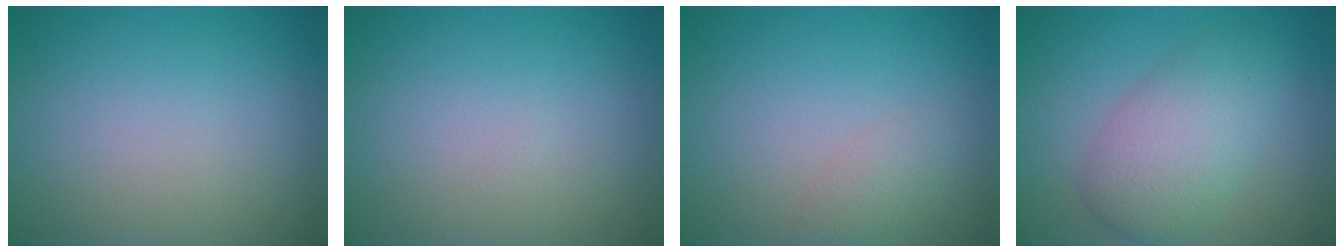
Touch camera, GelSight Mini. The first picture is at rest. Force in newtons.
{"total": 0.0}
{"total": 1.5, "press": 1.5, "slide": 0.1}
{"total": 5.2, "press": 5.2, "slide": 0.3}